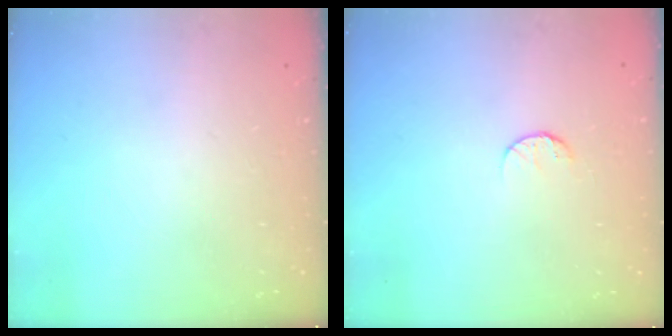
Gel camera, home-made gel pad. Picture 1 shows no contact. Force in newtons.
{"total": 6.0, "press": 6.0, "slide": 0.6}